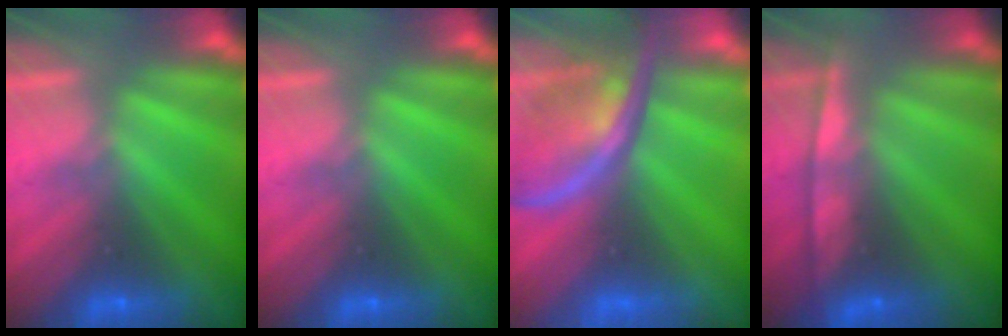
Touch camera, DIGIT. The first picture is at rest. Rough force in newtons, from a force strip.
{"total": 0.0}
{"total": 2.7}
{"total": 7.0}